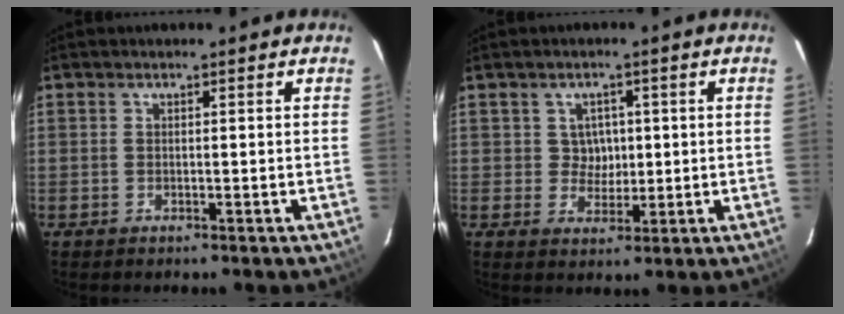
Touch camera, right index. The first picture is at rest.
{"total": 3.7, "force": [0.5, 3.6, 0.9], "torque": [-0.013, 0.011, 0.009]}